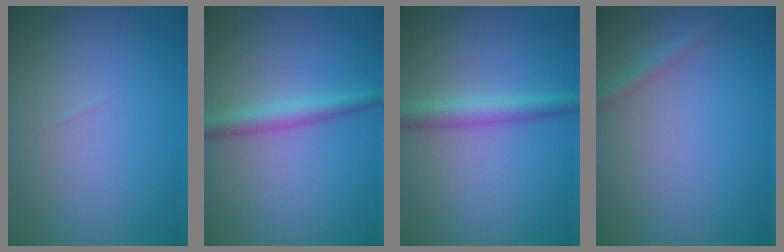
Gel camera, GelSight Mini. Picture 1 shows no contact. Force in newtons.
{"total": 2.7, "press": 2.7, "slide": 0.0}
{"total": 2.8, "press": 2.8, "slide": 0.1}
{"total": 1.2, "press": 1.2, "slide": 0.1}